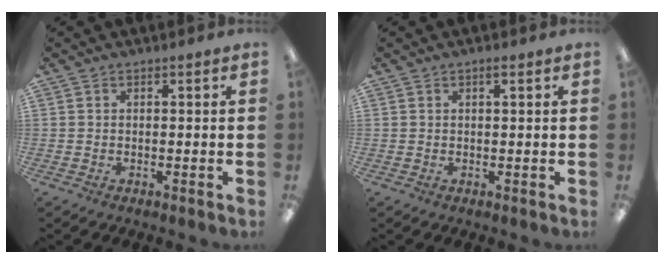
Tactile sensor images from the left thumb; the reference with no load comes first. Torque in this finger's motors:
{"motor_torque": [-0.08, -0.16, -0.03, 0.15, -0.08]}